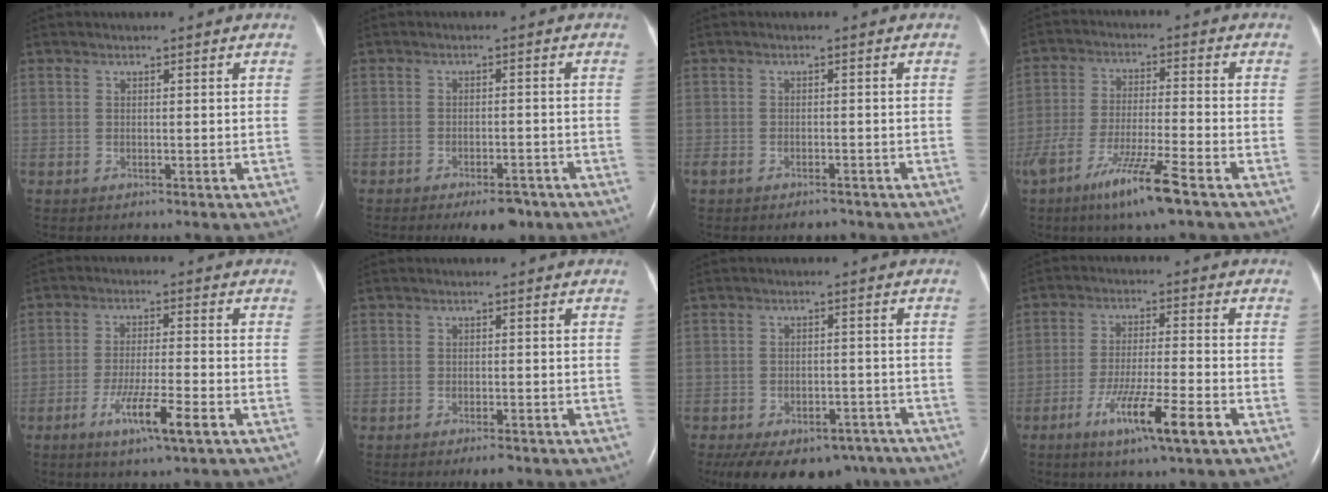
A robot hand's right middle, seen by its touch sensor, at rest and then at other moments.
{"total": 5.2, "force": [-3.9, 1.9, 3.0], "torque": [-0.040, -0.001, -0.053]}
{"total": 2.4, "force": [-1.9, 0.9, 1.2], "torque": [-0.022, -0.002, -0.024]}
{"total": 10.6, "force": [-6.7, 0.1, 8.2], "torque": [-0.165, -0.026, -0.122]}
{"total": 7.5, "force": [-3.8, 0.1, 6.5], "torque": [-0.120, -0.013, -0.067]}
{"total": 2.4, "force": [-1.8, 0.5, 1.5], "torque": [-0.024, -0.003, -0.023]}
{"total": 16.9, "force": [-12.0, 9.1, 7.7], "torque": [-0.158, -0.004, -0.154]}
{"total": 10.0, "force": [-5.2, 0.1, 8.6], "torque": [-0.156, -0.021, -0.090]}